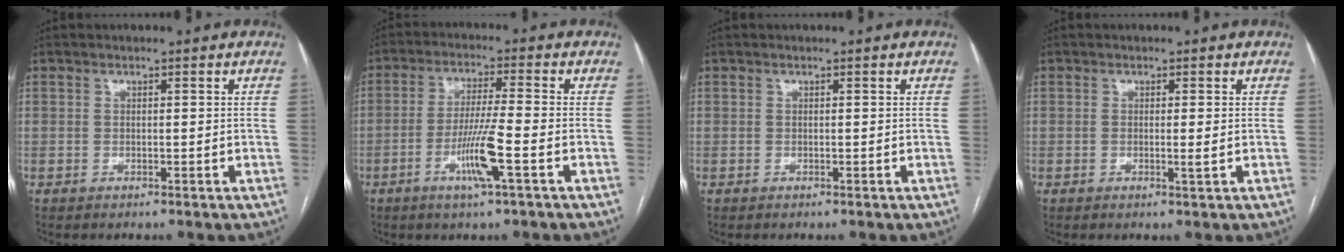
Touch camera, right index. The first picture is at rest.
{"total": 7.8, "force": [-3.0, -0.5, 7.2], "torque": [-0.140, -0.009, -0.058]}
{"total": 0.0}
{"total": 1.4, "force": [-0.2, -0.2, 1.4], "torque": [-0.023, -0.004, -0.003]}